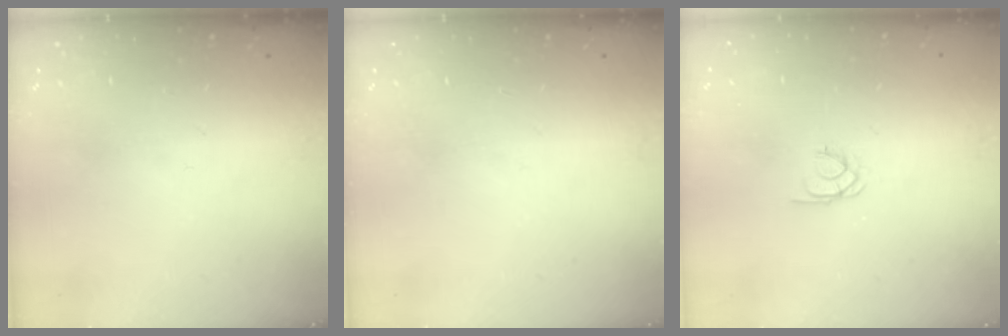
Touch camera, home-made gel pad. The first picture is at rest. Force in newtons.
{"total": 0.0}
{"total": 1.8, "press": 1.8, "slide": 0.3}